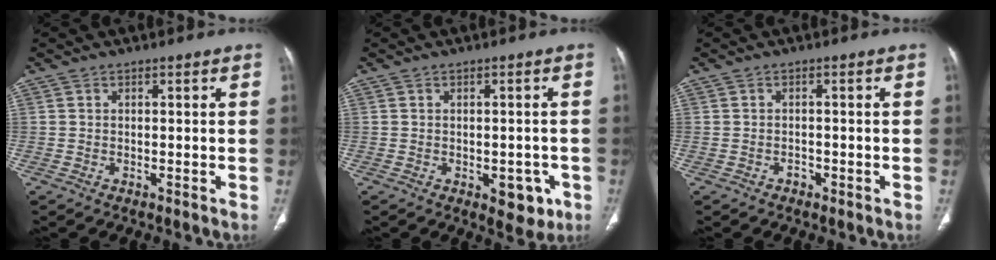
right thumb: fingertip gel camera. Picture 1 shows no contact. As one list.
[{"total": 5.5, "force": [-2.1, 3.2, 3.9], "torque": [-0.019, 0.007, -0.020]}, {"total": 1.0, "force": [-0.7, 0.7, 0.2], "torque": [0.000, 0.007, -0.013]}]